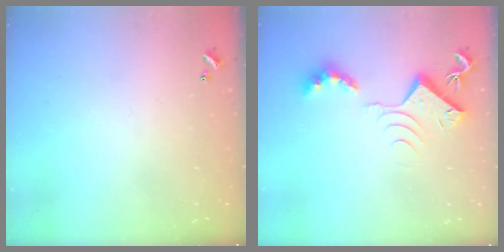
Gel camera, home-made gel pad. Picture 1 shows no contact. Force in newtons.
{"total": 9.6, "press": 9.6, "slide": 0.4}